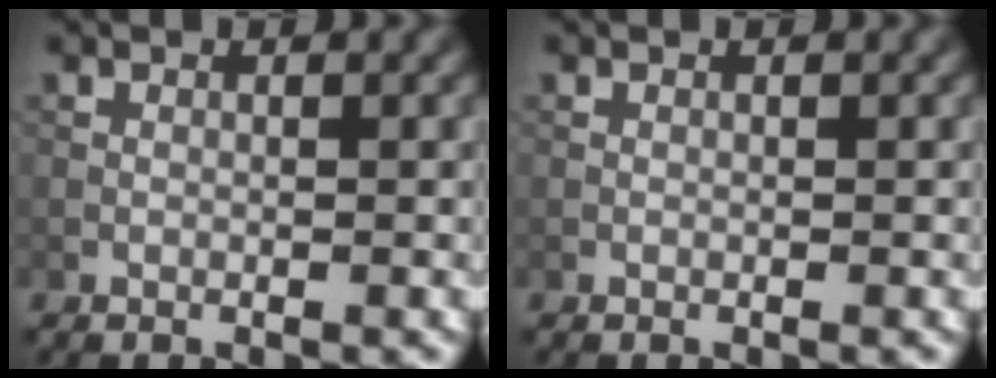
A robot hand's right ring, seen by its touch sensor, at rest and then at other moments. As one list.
[{"total": 0.0}]